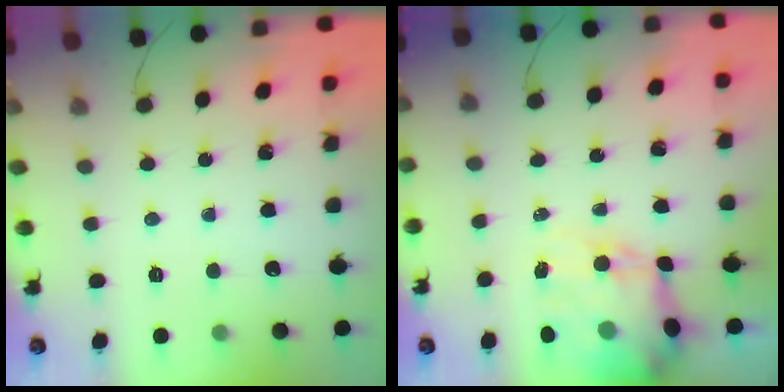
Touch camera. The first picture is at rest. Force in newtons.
{"total": 11.6, "press": 11.2, "slide": 3.0}